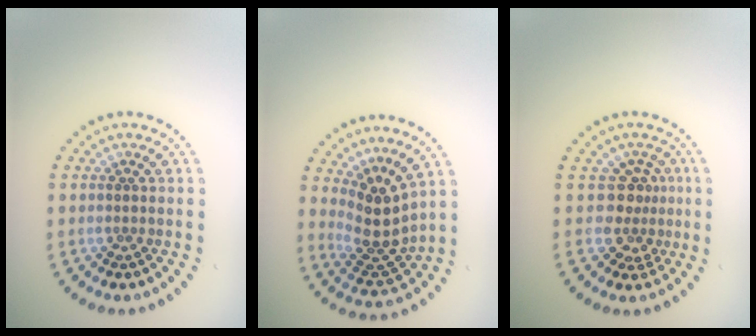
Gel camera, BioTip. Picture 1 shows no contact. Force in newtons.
{"total": 3.9, "press": 2.9, "slide": 2.6}
{"total": 2.8, "press": 2.0, "slide": 1.9}